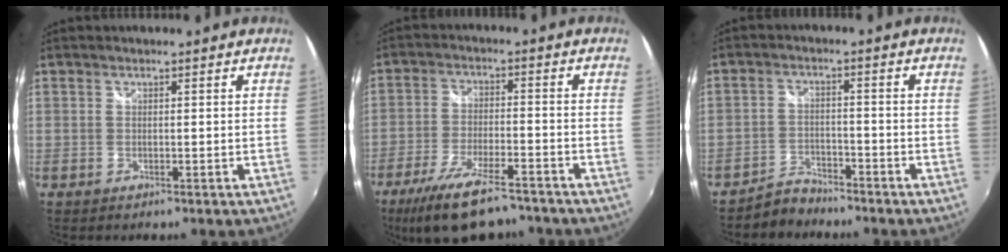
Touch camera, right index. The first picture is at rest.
{"total": 14.8, "force": [-11.4, 4.4, 8.4], "torque": [-0.176, -0.027, -0.187]}
{"total": 4.4, "force": [-4.1, 1.7, 0.1], "torque": [-0.013, 0.011, -0.075]}